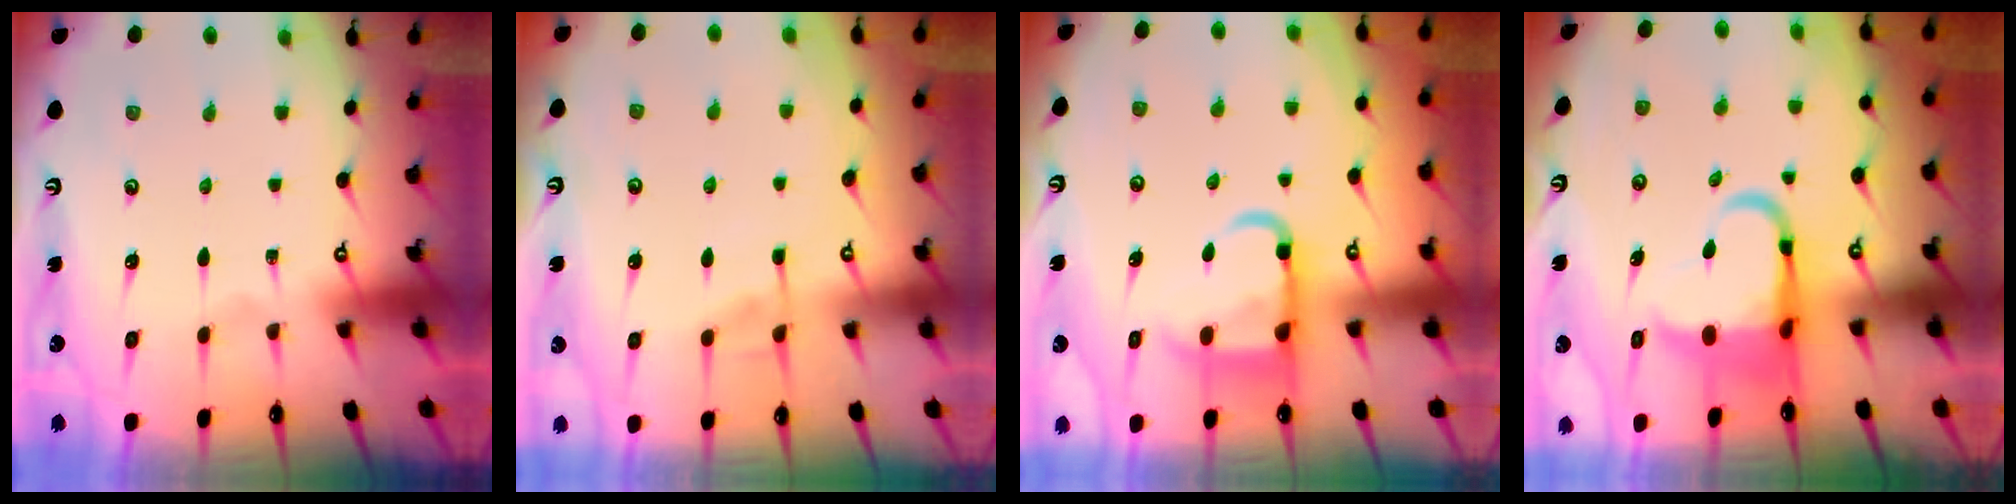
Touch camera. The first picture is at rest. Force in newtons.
{"total": 4.1, "press": 4.1, "slide": 0.7}
{"total": 10.6, "press": 10.5, "slide": 1.6}
{"total": 8.0, "press": 7.8, "slide": 1.8}